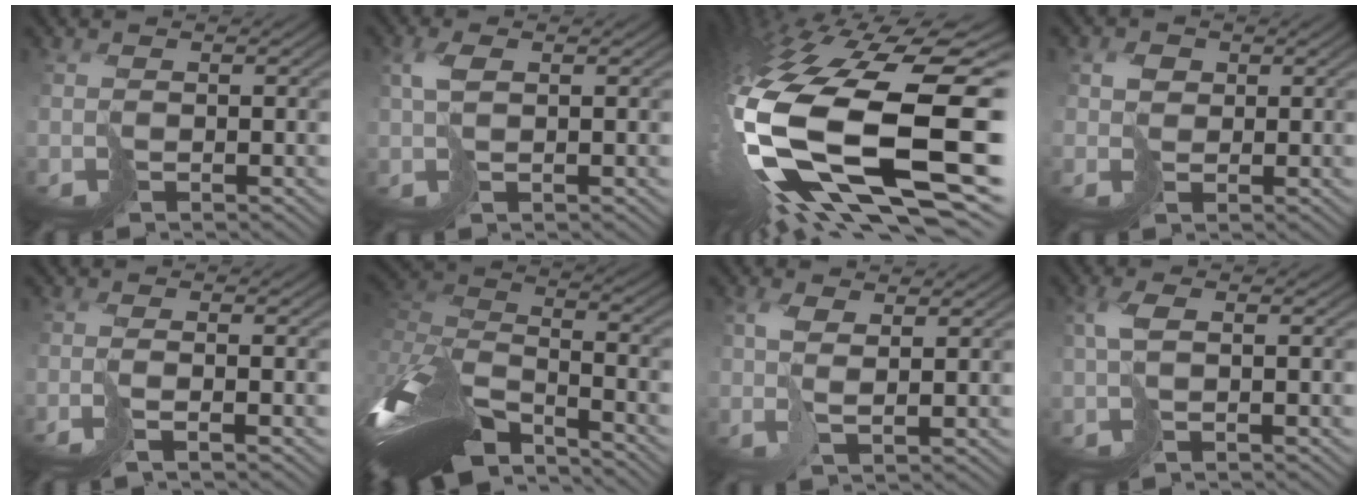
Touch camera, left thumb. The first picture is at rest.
{"total": 2.5, "force": [1.0, 0.9, 2.2], "torque": [-0.049, 0.007, 0.020]}
{"total": 20.4, "force": [-2.9, 11.1, 16.9], "torque": [-0.384, -0.059, -0.033]}
{"total": 2.4, "force": [0.9, 2.0, 0.9], "torque": [-0.019, 0.003, 0.017]}
{"total": 3.2, "force": [-1.5, 0.7, 2.8], "torque": [-0.047, 0.000, -0.042]}
{"total": 13.5, "force": [-7.5, 5.4, 9.9], "torque": [-0.245, 0.005, -0.144]}
{"total": 3.3, "force": [1.4, 1.0, 2.8], "torque": [-0.060, 0.003, 0.029]}
{"total": 2.8, "force": [0.6, 1.0, 2.6], "torque": [-0.059, 0.006, 0.011]}